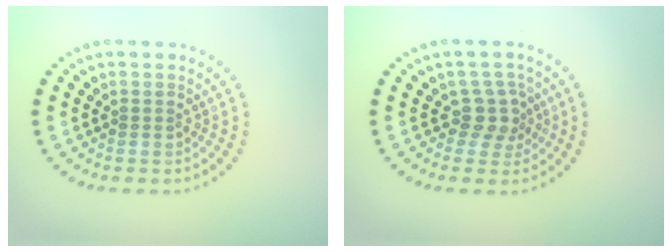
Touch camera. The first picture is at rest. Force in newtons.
{"total": 2.4, "press": 1.9, "slide": 1.5}